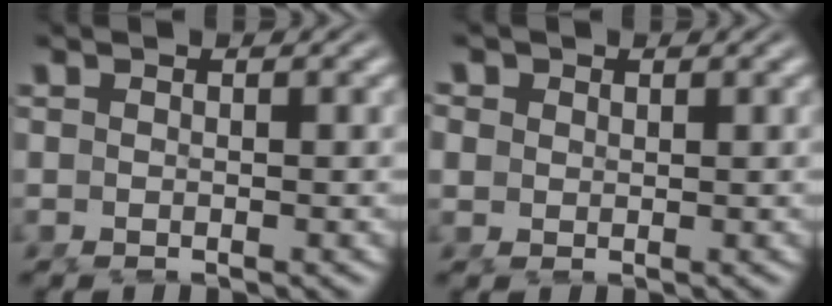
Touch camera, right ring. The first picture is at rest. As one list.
[{"total": 1.8, "force": [0.8, 1.5, 0.7], "torque": [-0.019, -0.007, 0.022]}]